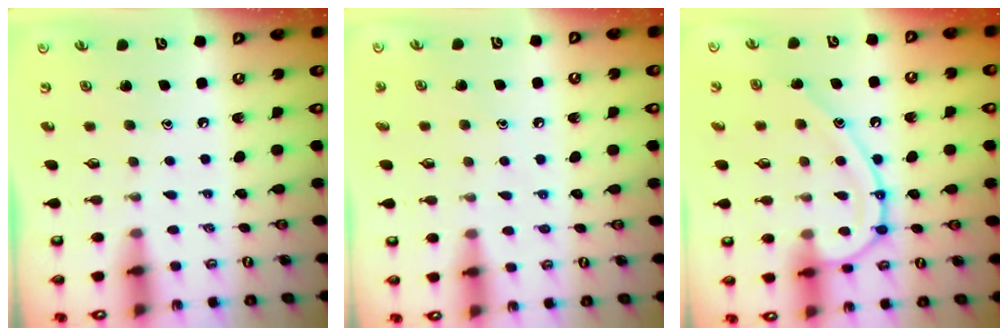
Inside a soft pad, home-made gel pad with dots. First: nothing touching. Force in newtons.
{"total": 4.4, "press": 4.3, "slide": 0.5}
{"total": 14.1, "press": 14.0, "slide": 1.6}